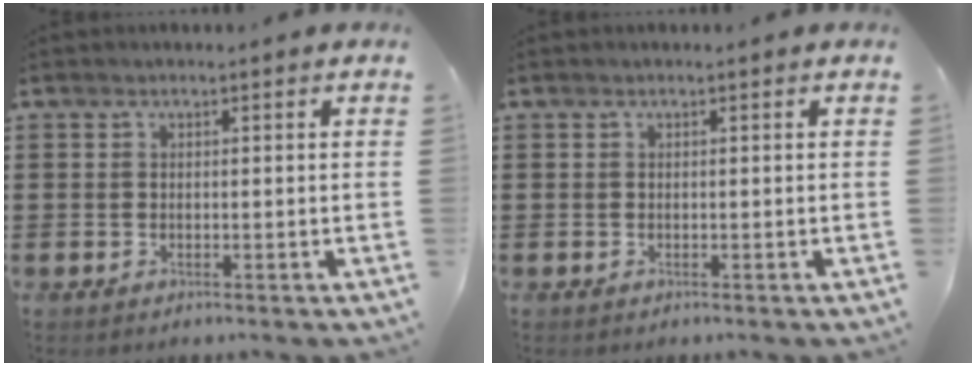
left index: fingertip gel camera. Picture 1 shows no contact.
{"total": 0.0}